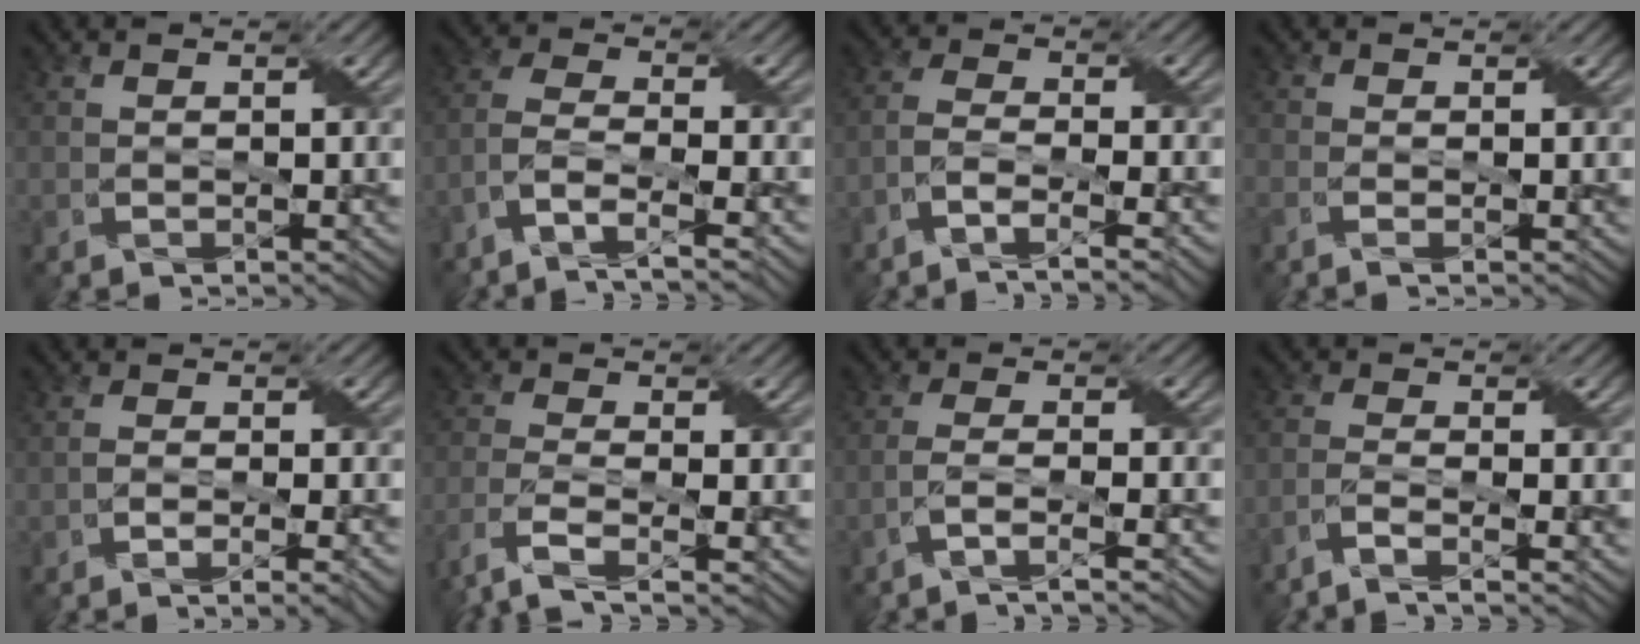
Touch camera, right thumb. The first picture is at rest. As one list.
[{"total": 6.8, "force": [-4.9, 1.7, 4.4], "torque": [-0.094, 0.000, -0.100]}, {"total": 5.9, "force": [-4.3, 1.2, 3.9], "torque": [-0.073, 0.001, -0.085]}, {"total": 1.5, "force": [-0.8, 0.4, 1.3], "torque": [-0.020, 0.002, -0.023]}, {"total": 4.4, "force": [-2.7, 1.0, 3.4], "torque": [-0.052, 0.003, -0.040]}, {"total": 7.3, "force": [-5.1, 2.0, 4.8], "torque": [-0.105, -0.015, -0.102]}, {"total": 4.8, "force": [-3.3, 0.8, 3.4], "torque": [-0.054, 0.008, -0.071]}, {"total": 3.8, "force": [-2.9, 0.5, 2.4], "torque": [-0.041, 0.003, -0.070]}]